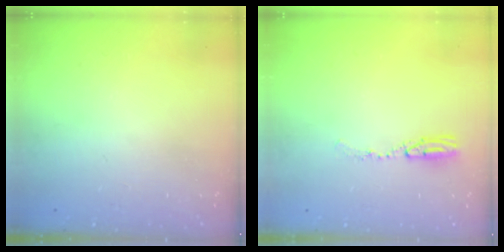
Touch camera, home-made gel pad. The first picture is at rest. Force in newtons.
{"total": 4.7, "press": 4.4, "slide": 1.8}